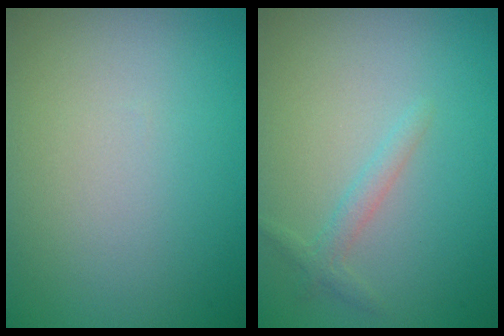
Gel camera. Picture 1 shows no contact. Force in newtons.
{"total": 1.4, "press": 1.4, "slide": 0.1}